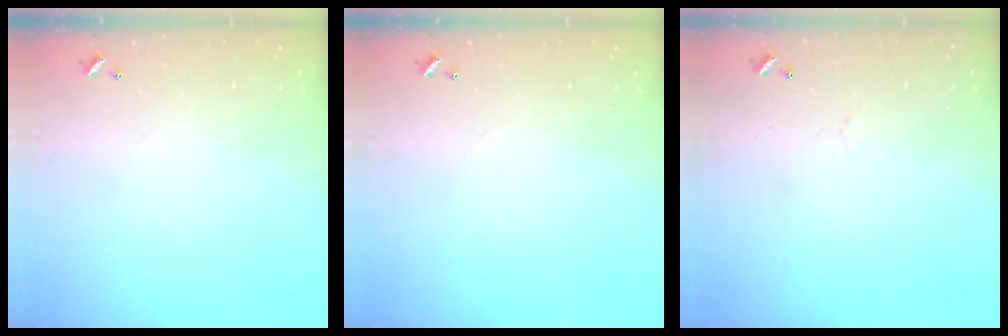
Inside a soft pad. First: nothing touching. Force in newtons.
{"total": 0.0}
{"total": 1.6, "press": 1.5, "slide": 0.5}